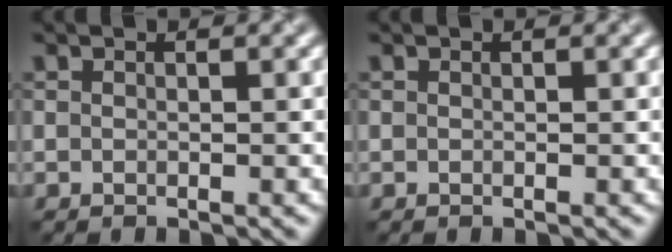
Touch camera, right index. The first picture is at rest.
{"total": 0.0}